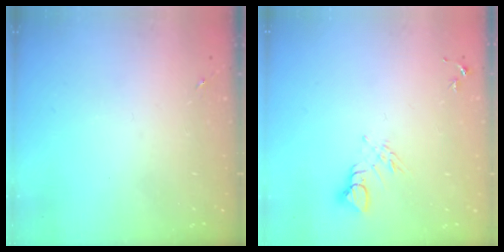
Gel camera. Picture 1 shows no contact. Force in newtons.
{"total": 6.6, "press": 6.6, "slide": 0.5}